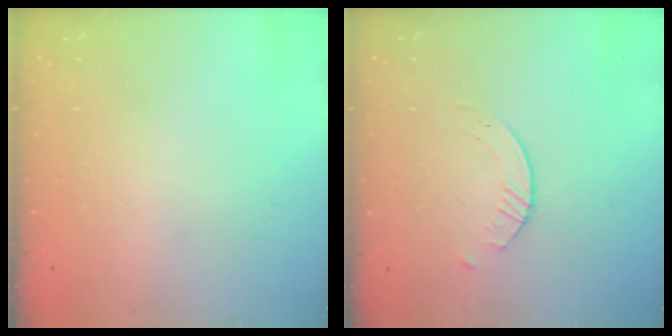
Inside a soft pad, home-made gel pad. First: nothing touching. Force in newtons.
{"total": 1.6, "press": 1.6, "slide": 0.3}